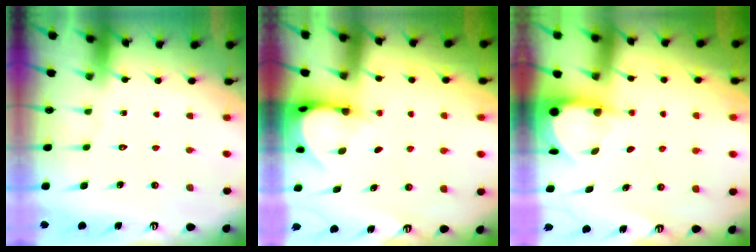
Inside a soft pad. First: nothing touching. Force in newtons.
{"total": 3.7, "press": 3.7, "slide": 0.3}
{"total": 3.4, "press": 3.4, "slide": 0.2}